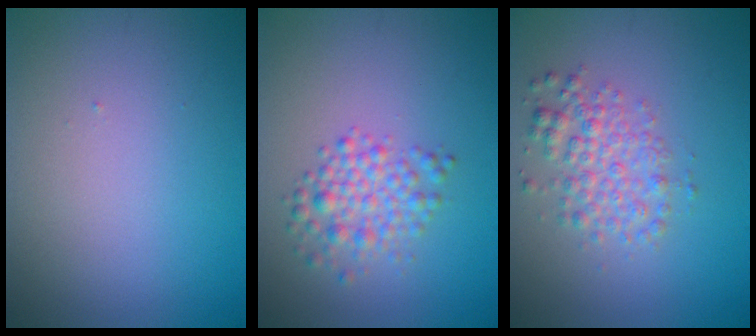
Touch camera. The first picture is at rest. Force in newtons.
{"total": 2.9, "press": 2.9, "slide": 0.1}
{"total": 3.1, "press": 3.1, "slide": 0.1}